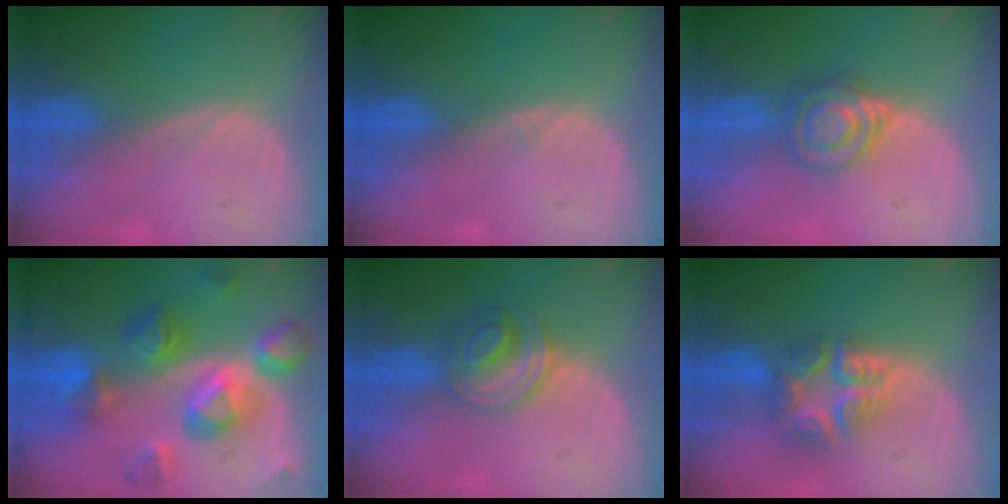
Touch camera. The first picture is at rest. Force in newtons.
{"total": 0.5, "press": 0.5, "slide": 0.1}
{"total": 6.6, "press": 5.6, "slide": 3.4}
{"total": 11.3, "press": 11.2, "slide": 1.0}
{"total": 6.2, "press": 5.4, "slide": 3.0}
{"total": 8.0, "press": 6.8, "slide": 4.1}